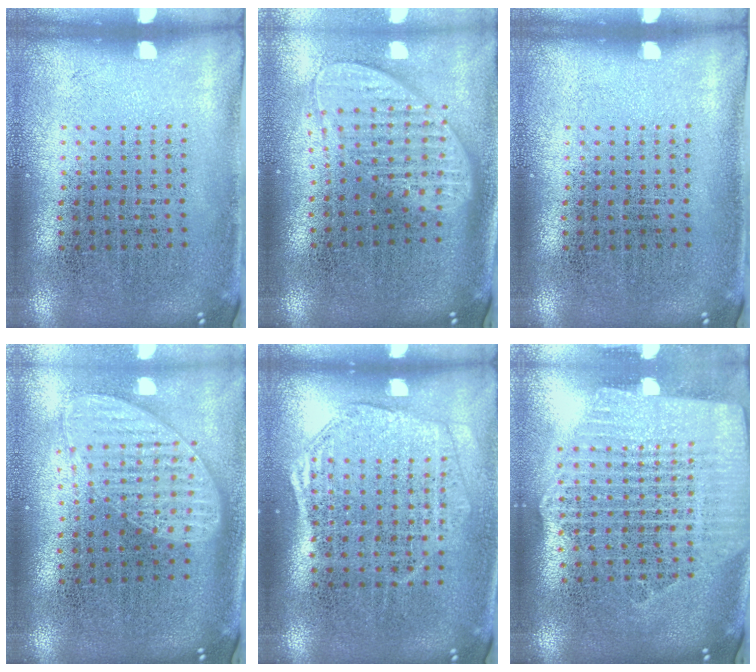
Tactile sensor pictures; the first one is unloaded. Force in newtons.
{"total": 2.0, "press": 1.5, "slide": 1.2}
{"total": 0.0}
{"total": 1.5, "press": 1.3, "slide": 0.8}
{"total": 1.7, "press": 1.5, "slide": 0.7}
{"total": 2.6, "press": 2.2, "slide": 1.3}